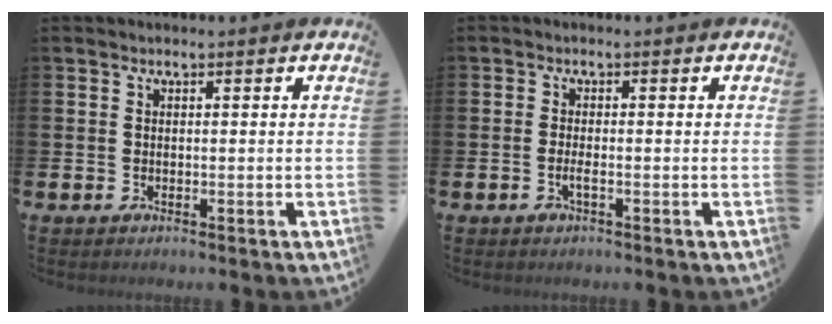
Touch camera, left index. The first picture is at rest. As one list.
[{"total": 1.0, "force": [-0.4, 0.2, 1.0], "torque": [-0.020, -0.001, -0.007]}]